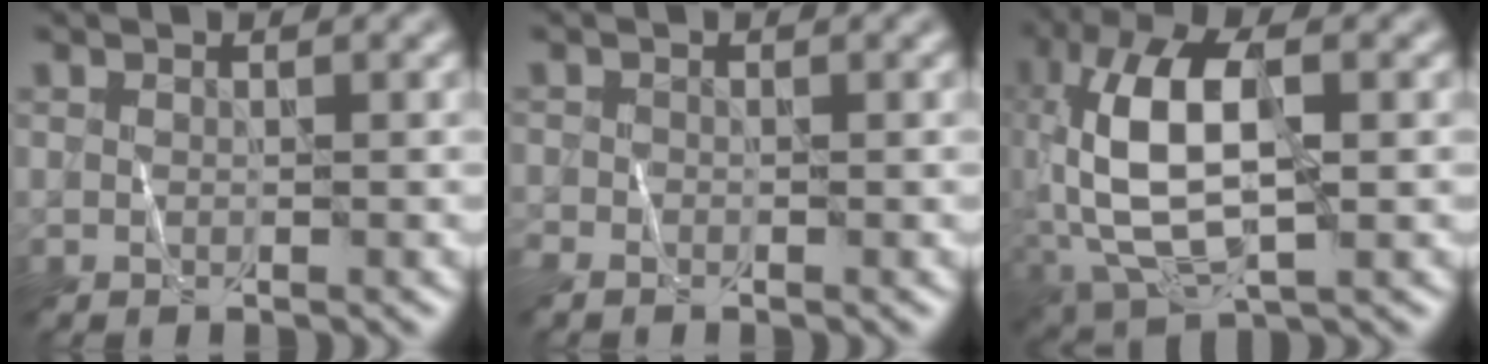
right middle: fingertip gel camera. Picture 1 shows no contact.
{"total": 0.9, "force": [-0.8, 0.4, 0.3], "torque": [-0.006, -0.001, -0.017]}
{"total": 11.0, "force": [0.5, 5.0, 9.7], "torque": [-0.207, 0.009, 0.006]}